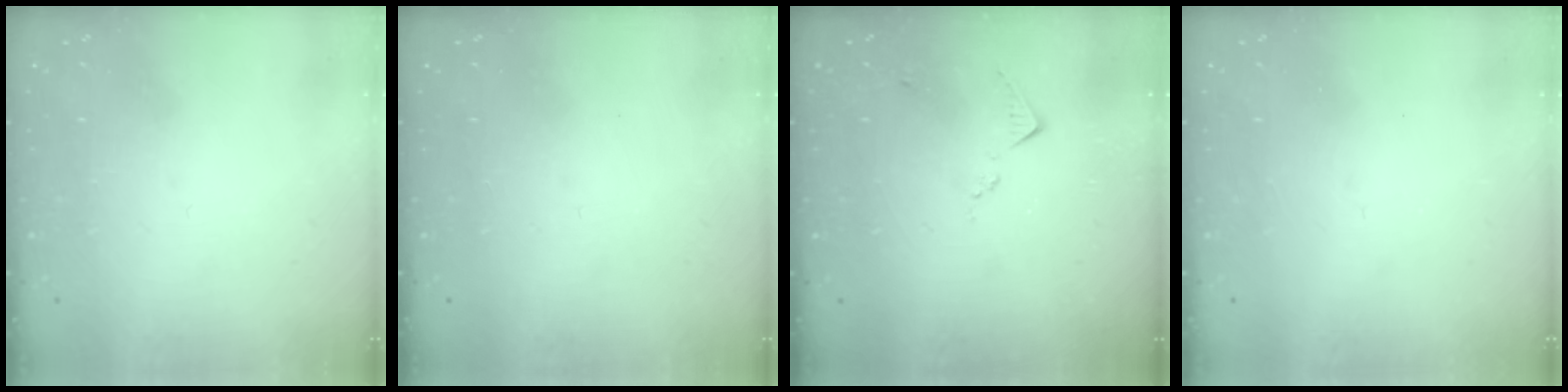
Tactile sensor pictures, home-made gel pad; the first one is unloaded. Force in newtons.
{"total": 0.0}
{"total": 5.1, "press": 5.0, "slide": 0.7}
{"total": 1.5, "press": 1.3, "slide": 0.9}